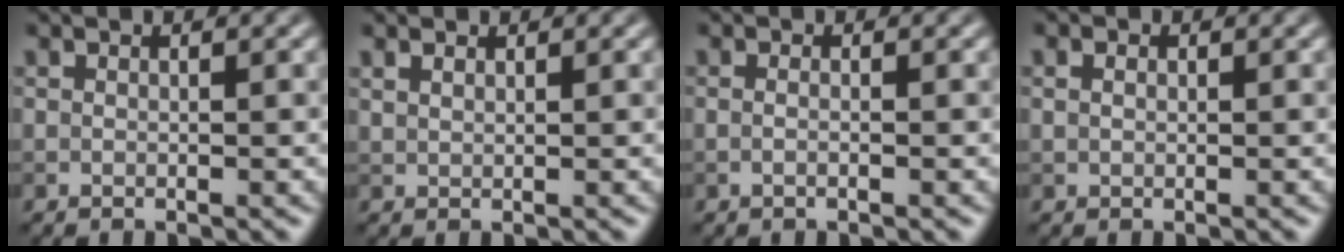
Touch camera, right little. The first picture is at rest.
{"total": 1.0, "force": [0.8, 0.4, 0.4], "torque": [-0.012, 0.001, 0.019]}
{"total": 0.7, "force": [-0.1, 0.2, 0.7], "torque": [-0.010, -0.011, -0.006]}
{"total": 1.0, "force": [0.3, 0.7, 0.6], "torque": [-0.012, 0.001, 0.003]}